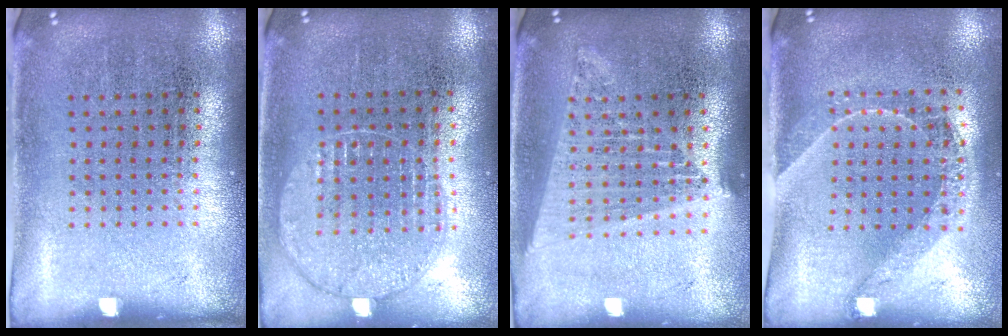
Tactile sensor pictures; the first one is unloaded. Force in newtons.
{"total": 1.0, "press": 1.0, "slide": 0.1}
{"total": 1.7, "press": 1.6, "slide": 0.7}
{"total": 1.4, "press": 1.2, "slide": 0.7}